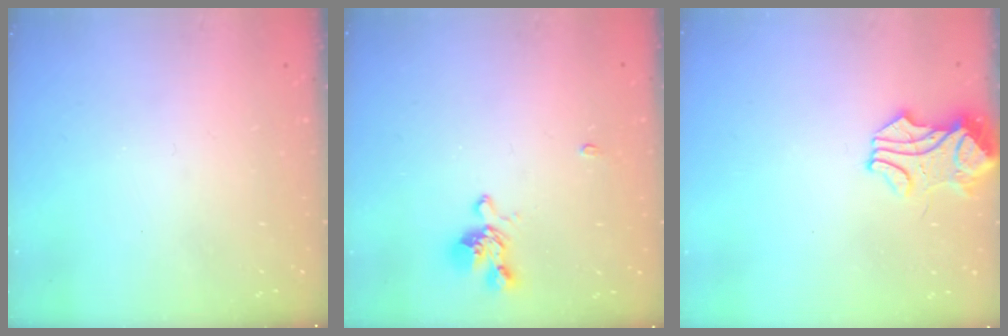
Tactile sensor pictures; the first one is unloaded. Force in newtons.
{"total": 1.2, "press": 0.8, "slide": 1.0}
{"total": 1.7, "press": 1.5, "slide": 0.8}